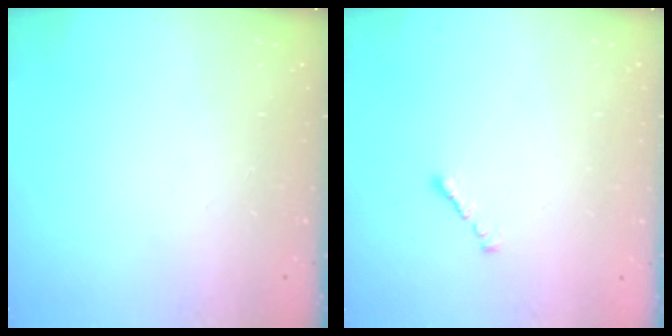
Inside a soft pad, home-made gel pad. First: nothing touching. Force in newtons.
{"total": 0.8, "press": 0.7, "slide": 0.4}